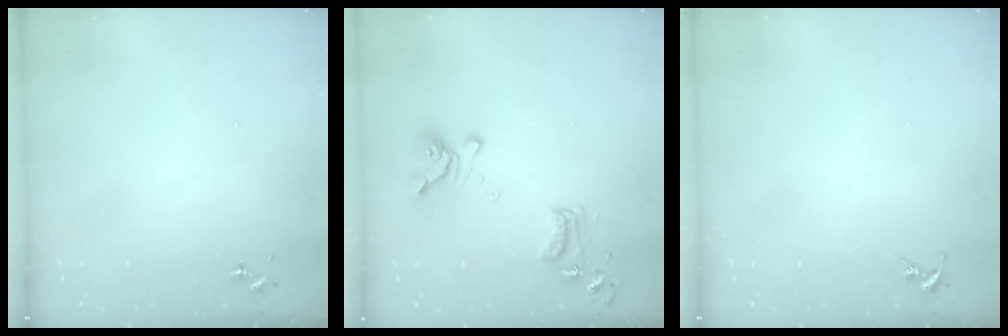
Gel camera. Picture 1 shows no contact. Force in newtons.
{"total": 15.0, "press": 14.9, "slide": 1.3}
{"total": 0.0}